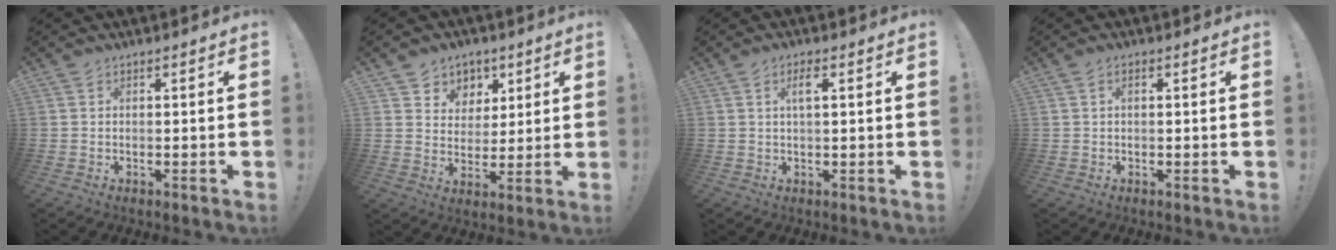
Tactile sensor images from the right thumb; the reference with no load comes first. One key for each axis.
{"total": 7.1, "fx": 3.3, "fy": 6.3, "fz": 0.8, "tx": -0.013, "ty": -0.030, "tz": 0.067}
{"total": 3.4, "fx": 1.2, "fy": 0.9, "fz": 3.1, "tx": -0.052, "ty": 0.001, "tz": 0.015}
{"total": 1.2, "fx": 0.0, "fy": 0.5, "fz": 1.2, "tx": -0.021, "ty": 0.002, "tz": -0.001}